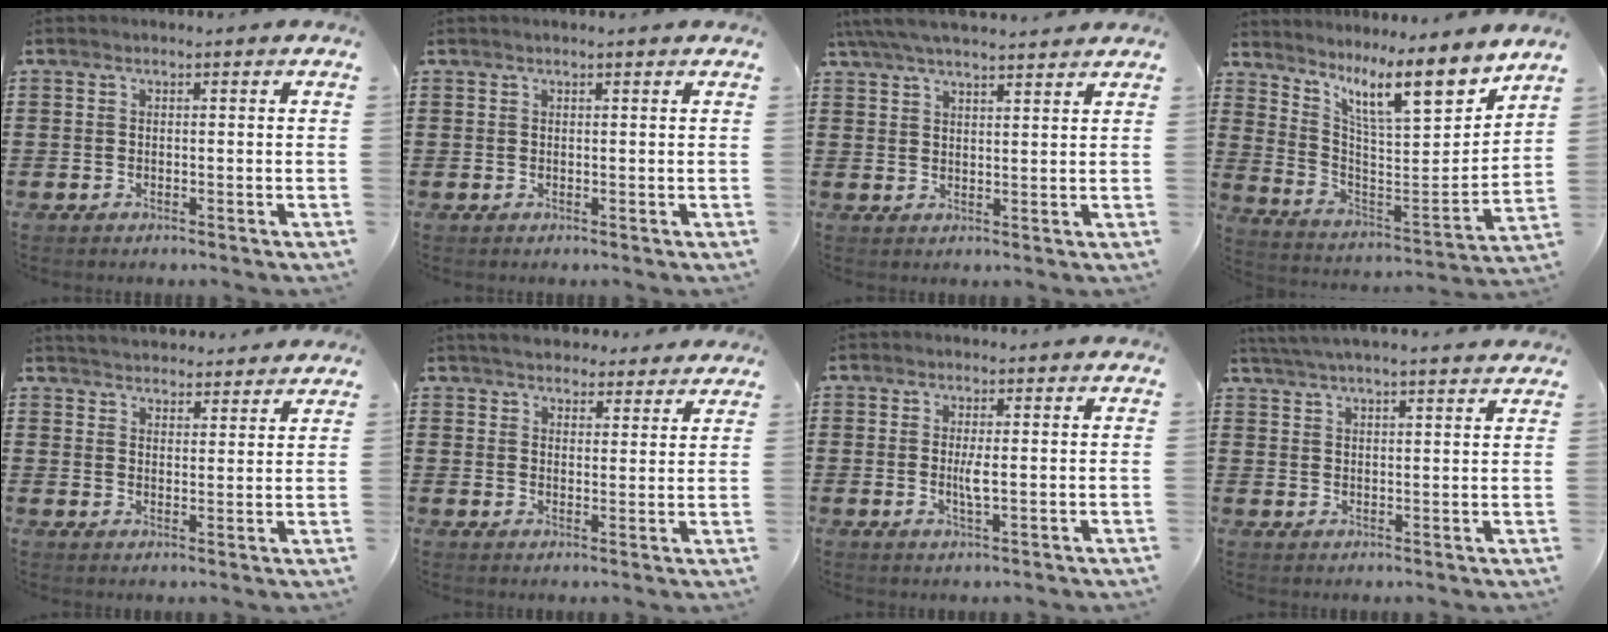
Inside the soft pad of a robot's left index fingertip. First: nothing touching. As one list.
[{"total": 0.5, "force": [0.4, 0.0, 0.4], "torque": [-0.007, 0.000, 0.007]}, {"total": 5.0, "force": [4.4, 0.4, 2.2], "torque": [-0.054, -0.011, 0.081]}, {"total": 12.1, "force": [8.1, 2.3, 8.7], "torque": [-0.168, -0.046, 0.130]}, {"total": 3.5, "force": [3.5, 0.1, -0.2], "torque": [-0.010, -0.016, 0.062]}, {"total": 3.9, "force": [3.8, 0.7, 0.5], "torque": [-0.023, -0.011, 0.069]}, {"total": 2.7, "force": [0.2, 0.2, 2.6], "torque": [-0.057, -0.008, 0.000]}, {"total": 3.9, "force": [3.7, -0.5, 1.1], "torque": [-0.033, -0.013, 0.065]}]